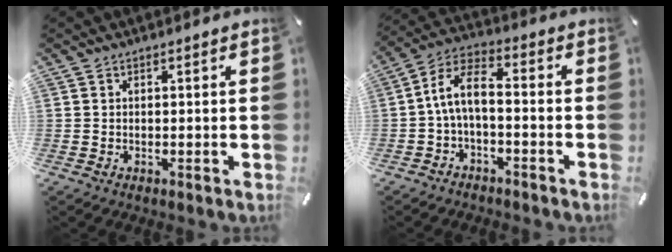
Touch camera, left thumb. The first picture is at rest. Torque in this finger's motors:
{"motor_torque": [1.55, 1.55, 1.14, 0.06, 0.12]}